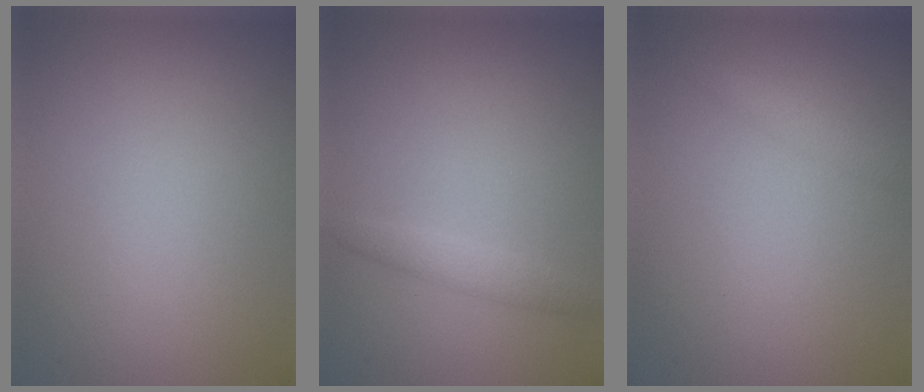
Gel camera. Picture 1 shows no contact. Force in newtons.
{"total": 1.6, "press": 1.6, "slide": 0.1}
{"total": 1.3, "press": 1.3, "slide": 0.1}